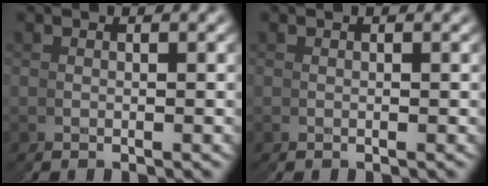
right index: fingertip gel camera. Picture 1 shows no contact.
{"total": 0.0}